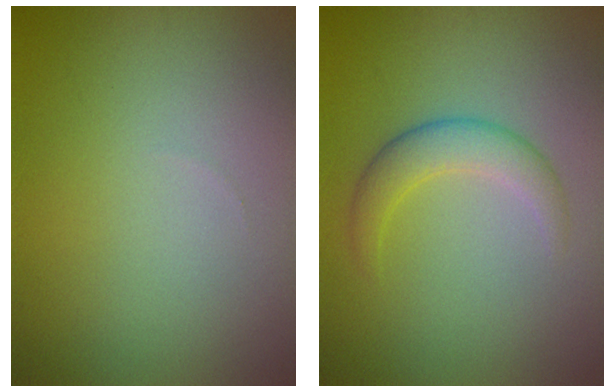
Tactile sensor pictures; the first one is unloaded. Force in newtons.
{"total": 2.8, "press": 2.8, "slide": 0.1}